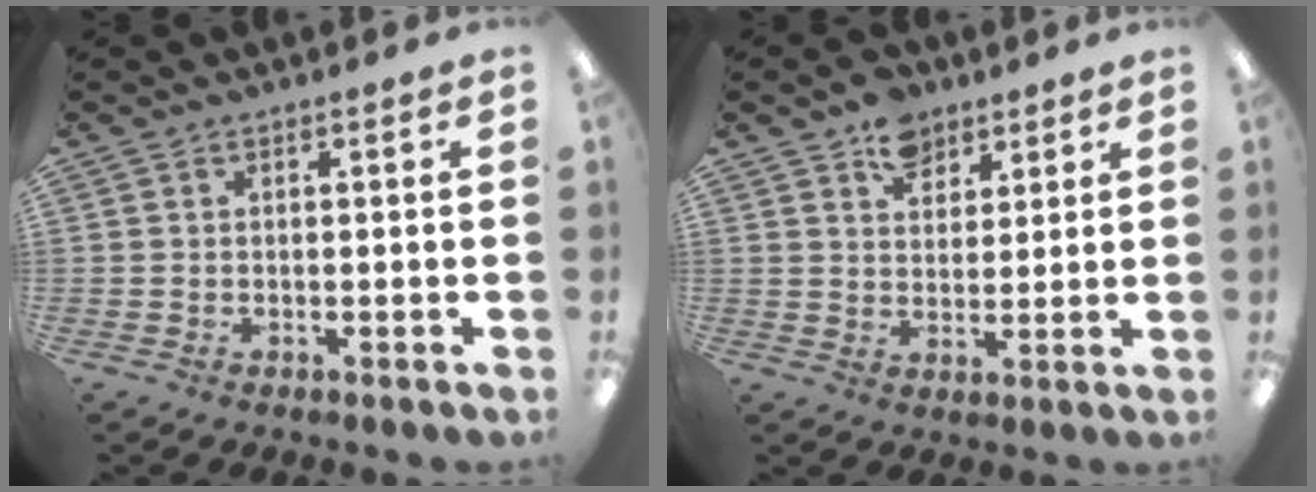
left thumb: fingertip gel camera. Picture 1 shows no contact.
{"total": 8.2, "force": [5.4, 5.4, 2.8], "torque": [-0.037, -0.018, 0.097]}